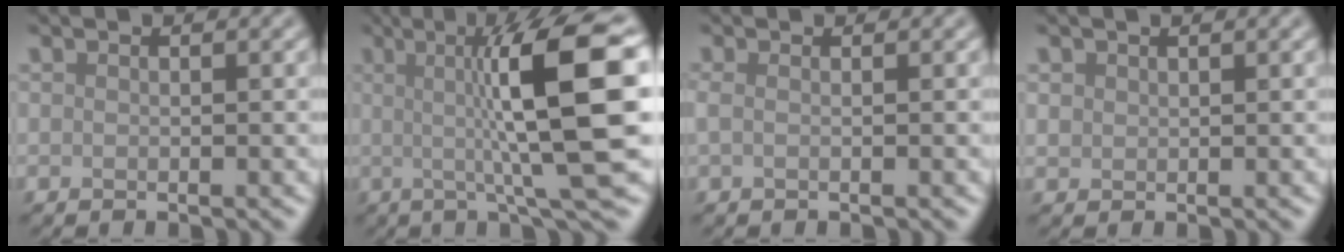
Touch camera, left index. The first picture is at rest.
{"total": 11.7, "force": [1.4, 2.0, 11.4], "torque": [-0.144, 0.006, 0.022]}
{"total": 0.6, "force": [0.0, 0.1, 0.6], "torque": [-0.015, -0.001, -0.001]}
{"total": 0.6, "force": [0.3, 0.6, 0.1], "torque": [0.000, -0.001, 0.005]}